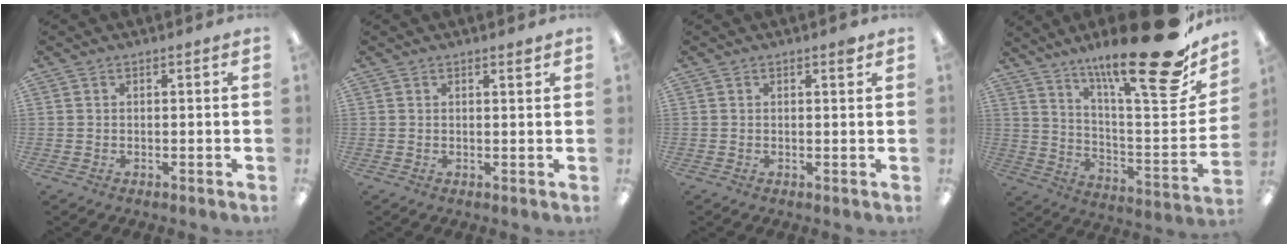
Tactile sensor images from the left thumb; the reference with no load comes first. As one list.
[{"total": 1.2, "force": [1.1, 0.1, 0.6], "torque": [-0.005, -0.005, 0.018]}, {"total": 1.4, "force": [1.0, 0.3, 0.9], "torque": [-0.004, -0.006, 0.014]}, {"total": 25.8, "force": [17.9, 6.0, 17.6], "torque": [-0.251, -0.126, 0.284]}]